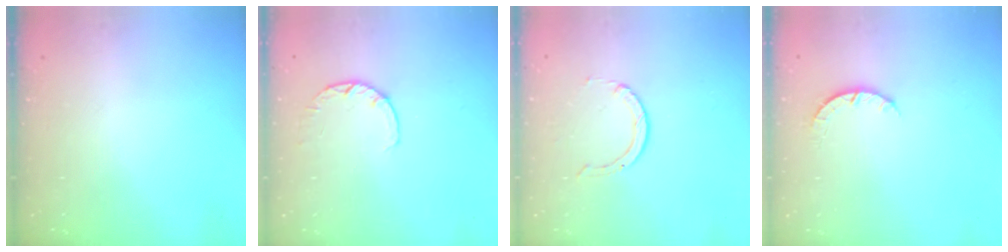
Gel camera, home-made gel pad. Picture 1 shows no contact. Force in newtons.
{"total": 3.0, "press": 2.9, "slide": 0.4}
{"total": 2.0, "press": 2.0, "slide": 0.2}
{"total": 3.2, "press": 3.2, "slide": 0.4}